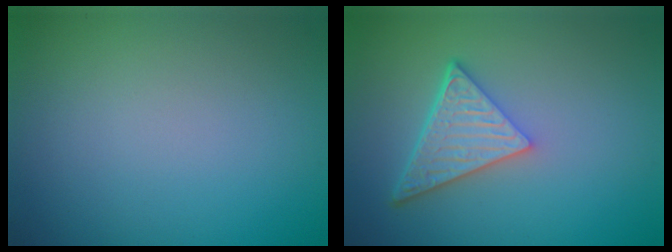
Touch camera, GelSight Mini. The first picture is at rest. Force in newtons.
{"total": 5.1, "press": 3.8, "slide": 3.5}